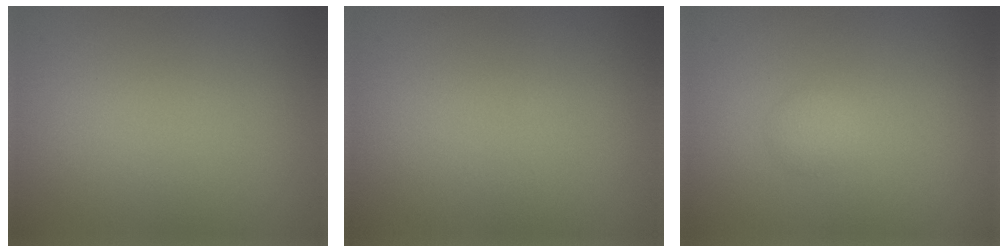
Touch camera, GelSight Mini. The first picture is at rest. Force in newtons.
{"total": 0.0}
{"total": 1.1, "press": 1.1, "slide": 0.0}